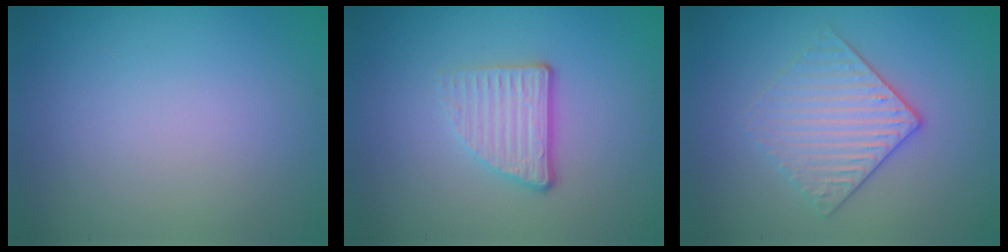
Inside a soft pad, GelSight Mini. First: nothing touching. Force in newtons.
{"total": 3.4, "press": 2.4, "slide": 2.4}
{"total": 3.4, "press": 3.1, "slide": 1.6}